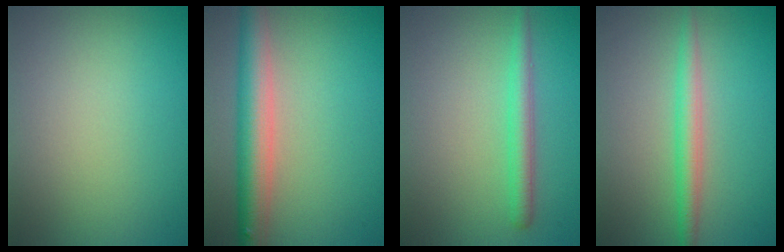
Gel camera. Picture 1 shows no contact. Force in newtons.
{"total": 5.4, "press": 5.4, "slide": 0.2}
{"total": 2.3, "press": 2.3, "slide": 0.1}
{"total": 2.5, "press": 2.5, "slide": 0.1}